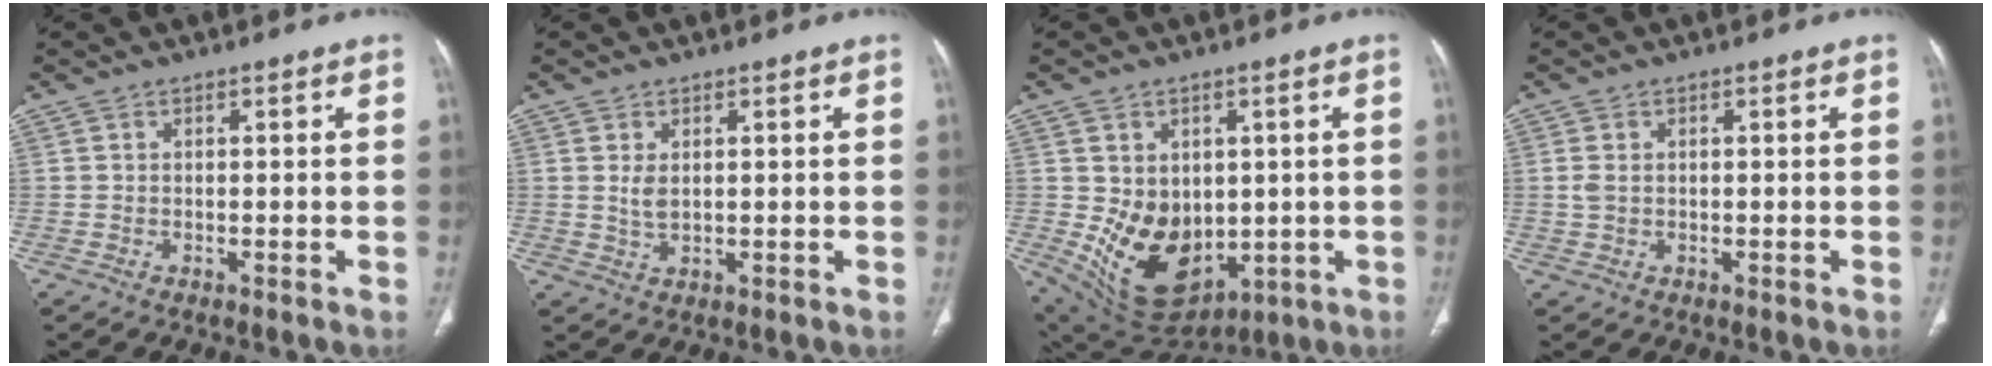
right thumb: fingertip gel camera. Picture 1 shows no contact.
{"total": 2.5, "force": [0.6, 1.4, 2.1], "torque": [-0.040, -0.006, 0.019]}
{"total": 15.7, "force": [-0.8, 11.4, 10.8], "torque": [-0.142, -0.024, 0.026]}
{"total": 1.8, "force": [0.2, 1.2, 1.3], "torque": [-0.039, 0.003, 0.006]}